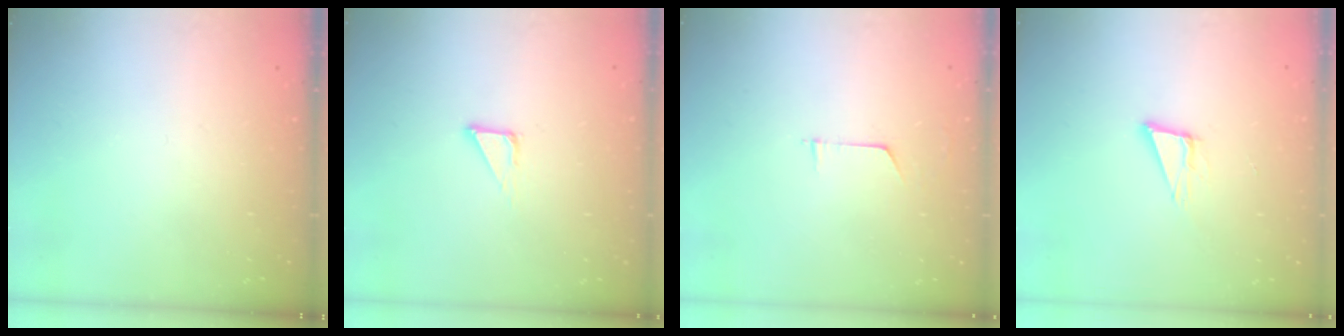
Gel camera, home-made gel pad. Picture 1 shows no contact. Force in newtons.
{"total": 3.5, "press": 3.5, "slide": 0.2}
{"total": 3.2, "press": 3.2, "slide": 0.3}
{"total": 7.7, "press": 7.0, "slide": 3.2}